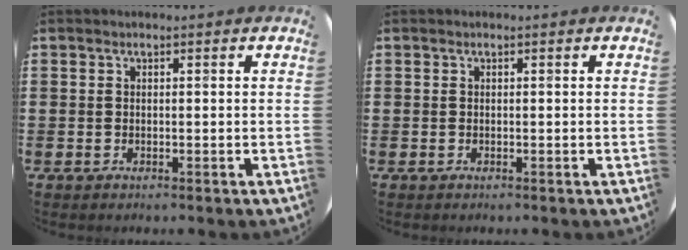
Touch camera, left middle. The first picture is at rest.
{"total": 0.0}